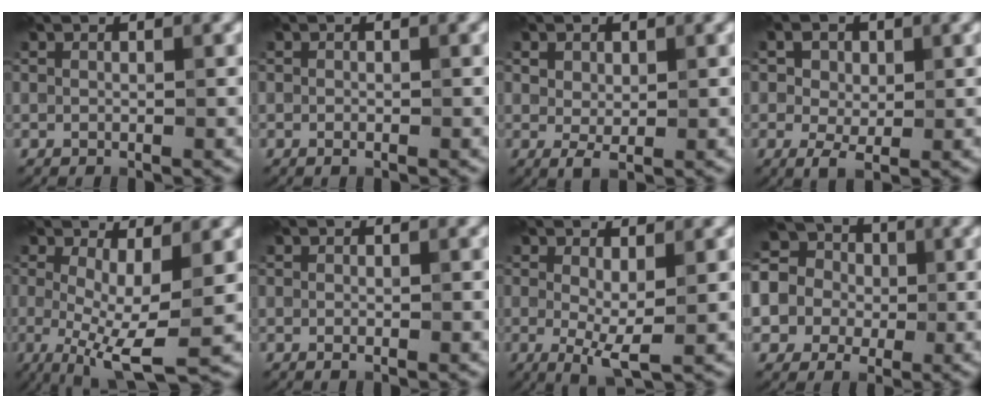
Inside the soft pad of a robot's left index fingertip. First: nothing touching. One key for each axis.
{"total": 0.6, "fx": -0.2, "fy": 0.3, "fz": 0.4, "tx": -0.005, "ty": -0.001, "tz": -0.003}
{"total": 1.5, "fx": 0.4, "fy": 1.1, "fz": 1.0, "tx": -0.018, "ty": -0.002, "tz": 0.010}
{"total": 2.8, "fx": 0.3, "fy": 2.1, "fz": 1.8, "tx": -0.034, "ty": 0.001, "tz": 0.000}
{"total": 7.1, "fx": -0.7, "fy": 2.1, "fz": 6.8, "tx": -0.129, "ty": -0.015, "tz": -0.013}
{"total": 0.6, "fx": -0.2, "fy": 0.3, "fz": 0.5, "tx": -0.008, "ty": -0.002, "tz": -0.001}
{"total": 3.3, "fx": -0.1, "fy": 0.9, "fz": 3.2, "tx": -0.065, "ty": -0.011, "tz": -0.003}
{"total": 12.1, "fx": 1.1, "fy": 11.0, "fz": 4.7, "tx": -0.131, "ty": 0.035, "tz": -0.021}